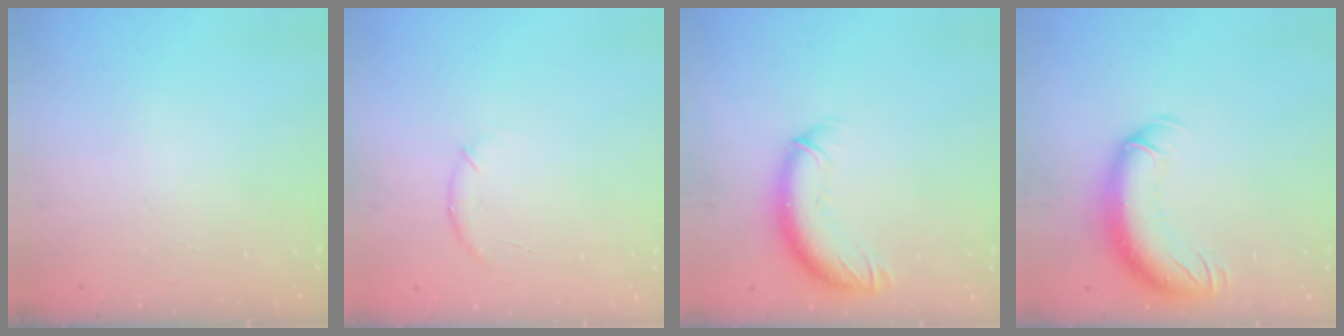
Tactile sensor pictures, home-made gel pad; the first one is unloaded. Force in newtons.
{"total": 5.7, "press": 5.6, "slide": 1.3}
{"total": 11.5, "press": 11.2, "slide": 2.6}
{"total": 13.5, "press": 13.2, "slide": 2.9}